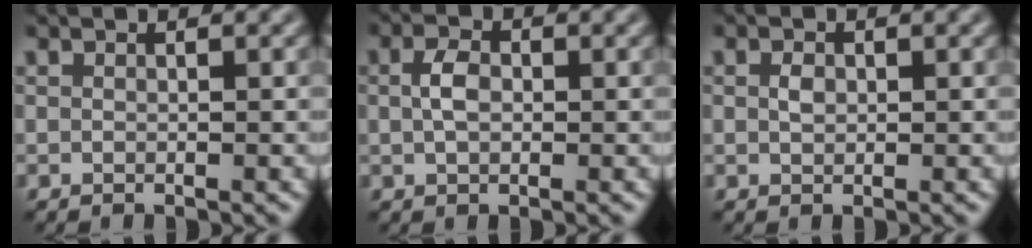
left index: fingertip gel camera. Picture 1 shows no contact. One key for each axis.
{"total": 2.2, "fx": -0.2, "fy": 1.5, "fz": 1.6, "tx": -0.039, "ty": 0.005, "tz": -0.003}
{"total": 0.9, "fx": -0.2, "fy": 0.7, "fz": 0.5, "tx": -0.014, "ty": 0.002, "tz": 0.001}